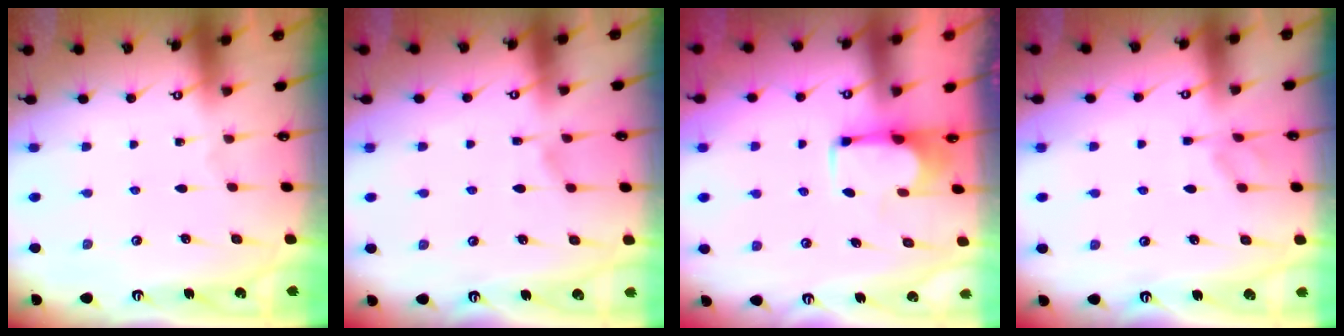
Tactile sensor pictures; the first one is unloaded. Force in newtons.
{"total": 3.7, "press": 3.7, "slide": 0.4}
{"total": 1.9, "press": 1.7, "slide": 0.8}
{"total": 4.5, "press": 4.4, "slide": 0.5}